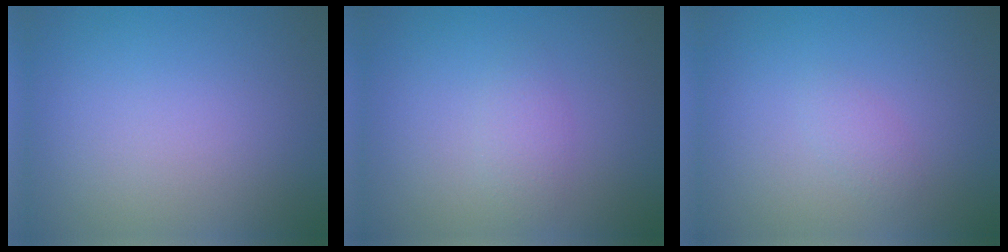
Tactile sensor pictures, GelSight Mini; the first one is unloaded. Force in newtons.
{"total": 1.7, "press": 1.7, "slide": 0.0}
{"total": 1.0, "press": 1.0, "slide": 0.1}